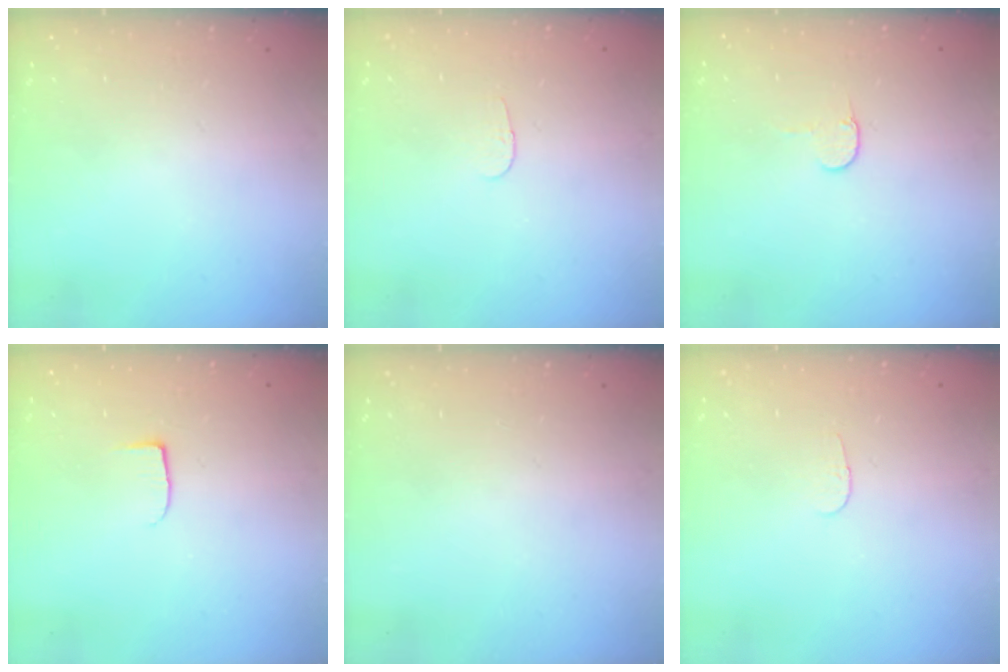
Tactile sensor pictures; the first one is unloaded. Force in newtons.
{"total": 2.8, "press": 2.8, "slide": 0.3}
{"total": 3.8, "press": 3.8, "slide": 0.4}
{"total": 5.0, "press": 4.9, "slide": 0.6}
{"total": 0.0}
{"total": 2.8, "press": 2.8, "slide": 0.3}